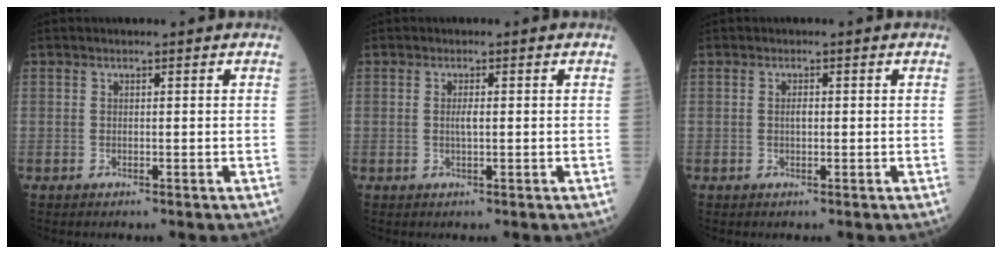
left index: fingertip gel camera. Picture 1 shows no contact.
{"total": 1.3, "force": [-0.2, 0.3, 1.3], "torque": [-0.026, -0.003, -0.004]}
{"total": 1.1, "force": [-0.1, 0.5, 1.0], "torque": [-0.018, -0.002, -0.003]}